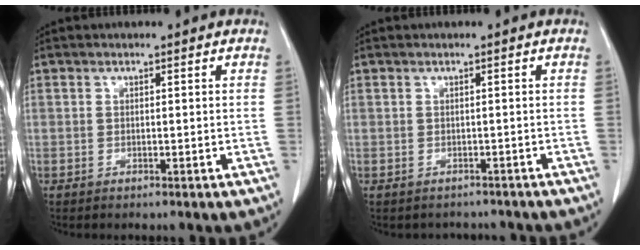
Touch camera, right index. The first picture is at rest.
{"total": 2.8, "force": [-2.4, 1.3, -0.3], "torque": [0.000, 0.008, -0.034]}